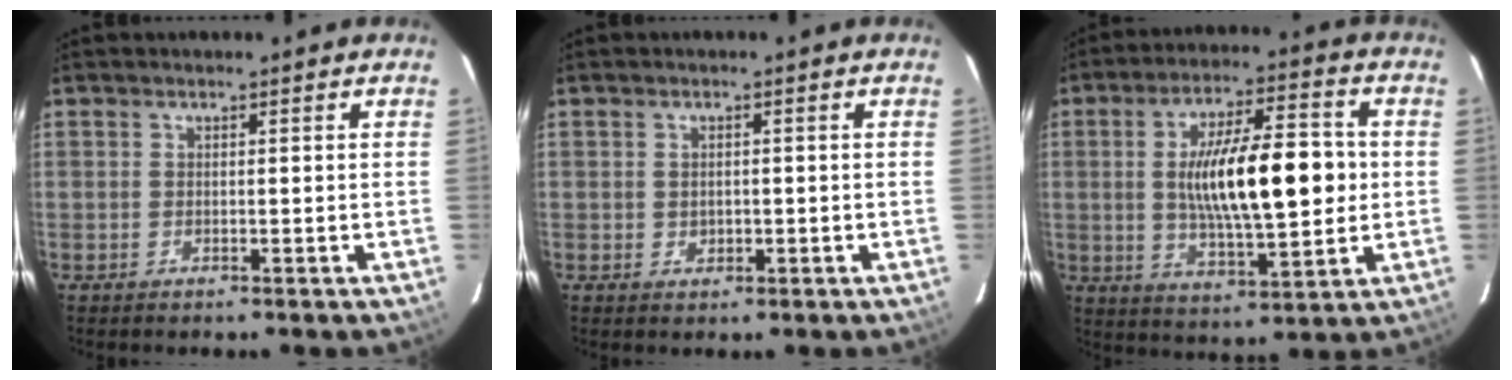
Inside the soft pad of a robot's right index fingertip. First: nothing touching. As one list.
[{"total": 1.6, "force": [-0.2, 1.4, 0.8], "torque": [-0.010, 0.003, 0.000]}, {"total": 17.5, "force": [0.8, 5.3, 16.6], "torque": [-0.282, 0.012, 0.018]}]